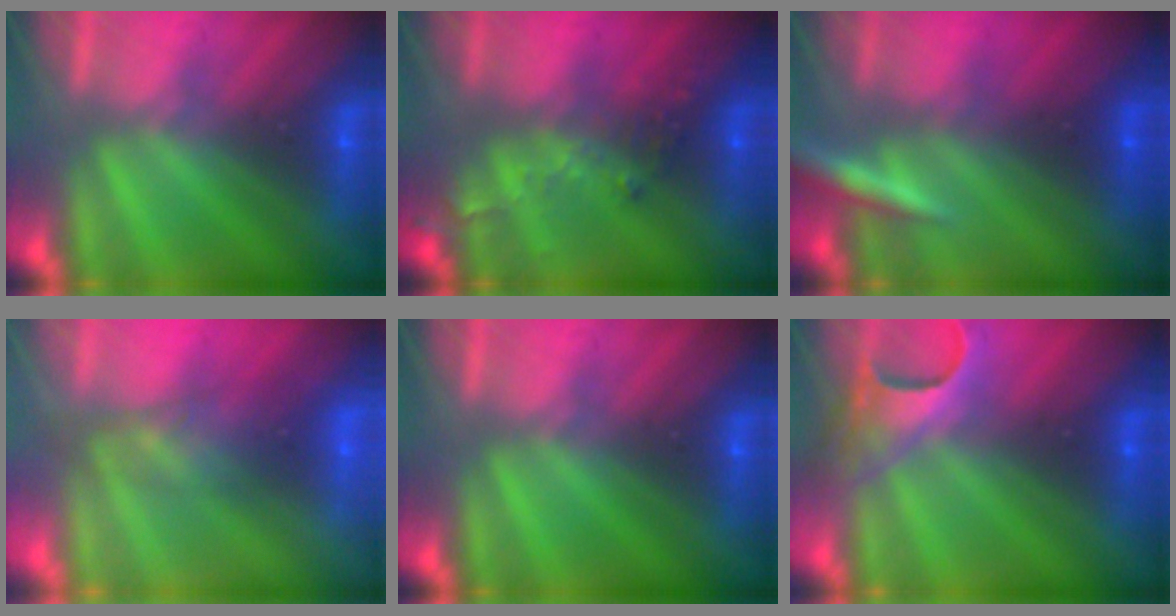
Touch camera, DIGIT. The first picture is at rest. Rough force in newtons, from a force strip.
{"total": 2.8}
{"total": 2.9}
{"total": 2.5}
{"total": 0.0}
{"total": 4.0}